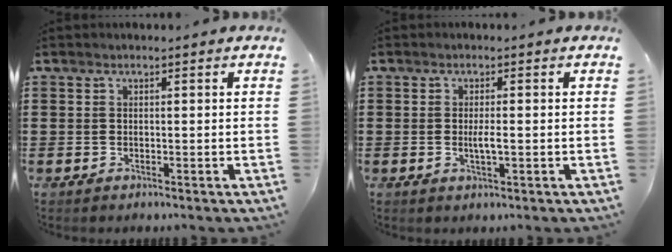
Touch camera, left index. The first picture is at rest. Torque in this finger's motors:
{"motor_torque": [0.07, 0.05, 0.04, 0.05]}